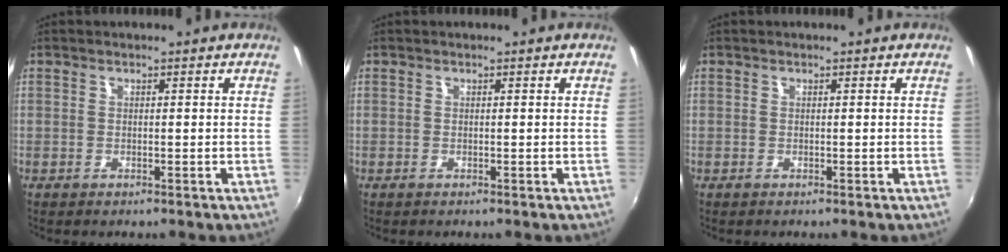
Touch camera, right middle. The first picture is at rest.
{"total": 0.0}
{"total": 0.0}